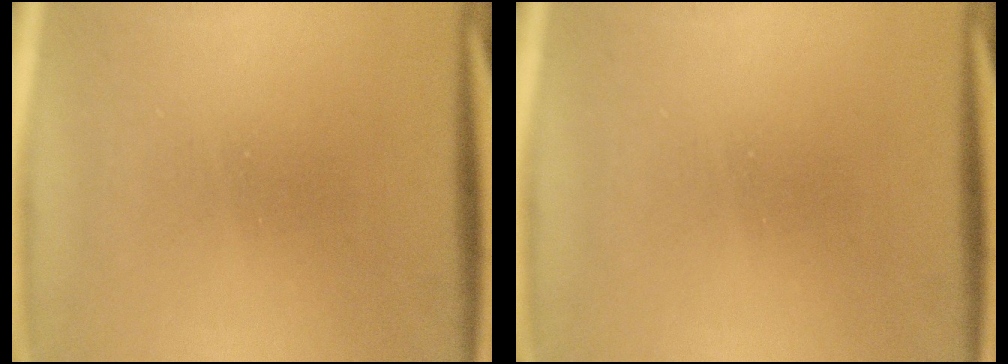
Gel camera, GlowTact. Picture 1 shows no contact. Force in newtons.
{"total": 0.0}